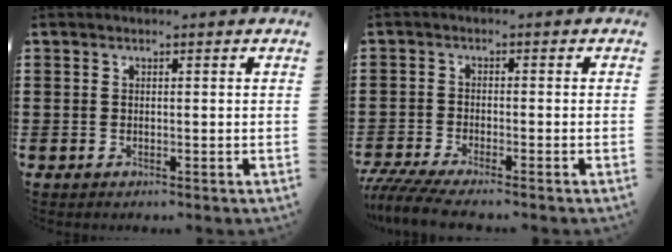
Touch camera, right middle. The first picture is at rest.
{"total": 3.7, "force": [-3.4, 0.1, 1.6], "torque": [-0.048, -0.017, -0.072]}